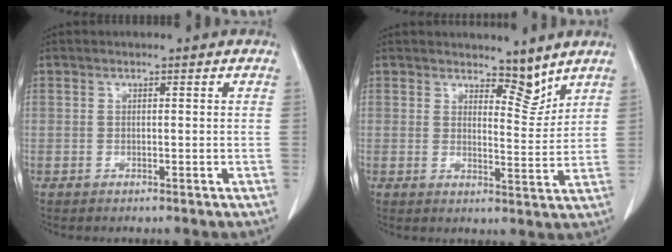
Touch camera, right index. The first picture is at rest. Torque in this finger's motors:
{"motor_torque": [0.00, 0.11, 0.01, 0.00]}